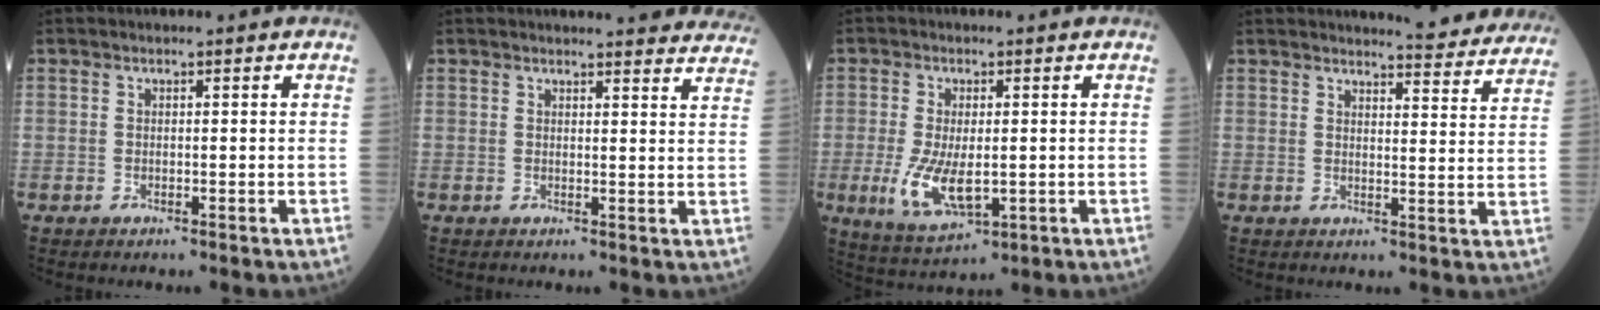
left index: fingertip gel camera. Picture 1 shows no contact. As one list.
[{"total": 15.2, "force": [14.8, 1.7, 3.0], "torque": [-0.004, -0.048, 0.140]}, {"total": 7.8, "force": [-1.2, 3.2, 7.0], "torque": [-0.142, -0.019, -0.011]}, {"total": 11.7, "force": [11.4, 1.0, 2.4], "torque": [-0.014, -0.044, 0.113]}]